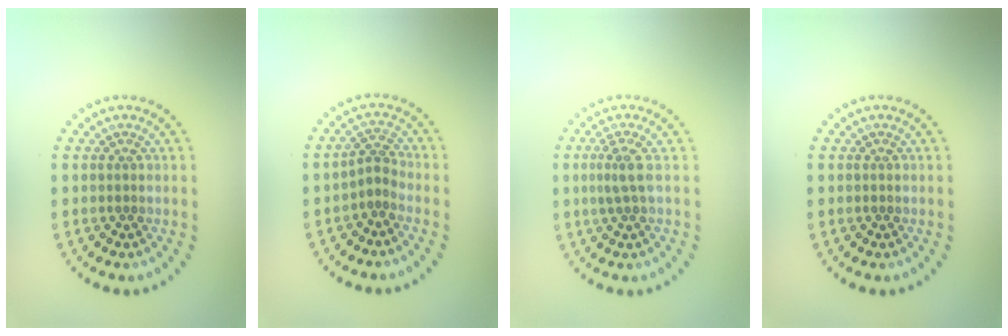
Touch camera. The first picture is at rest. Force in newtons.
{"total": 1.9, "press": 1.1, "slide": 1.5}
{"total": 1.8, "press": 1.4, "slide": 1.0}
{"total": 0.0}